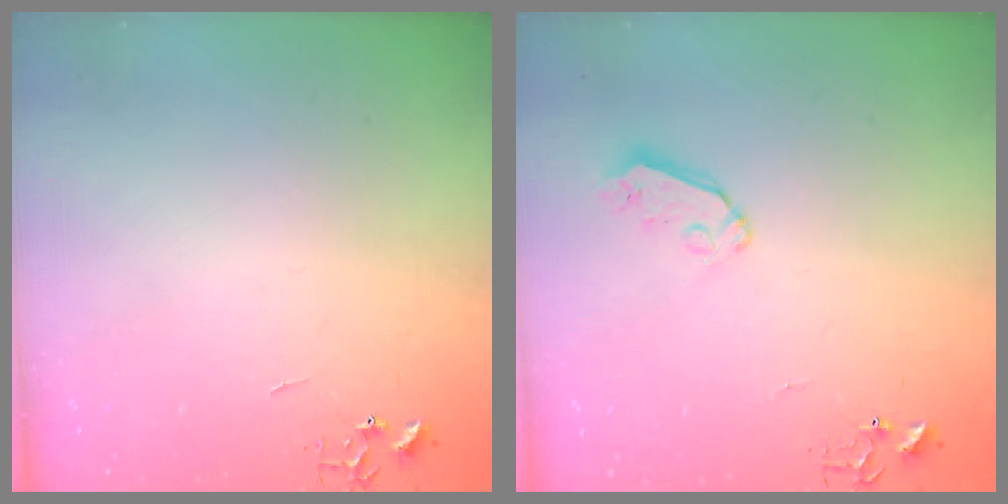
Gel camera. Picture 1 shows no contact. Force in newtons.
{"total": 6.1, "press": 6.0, "slide": 0.4}